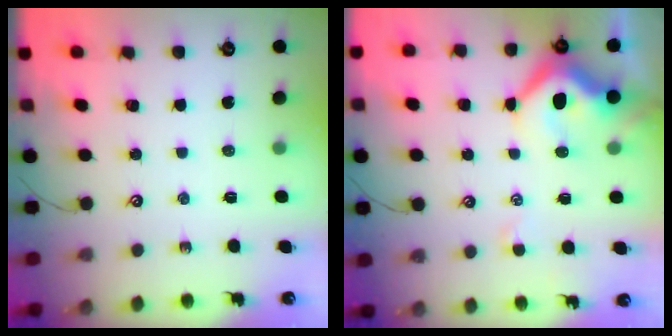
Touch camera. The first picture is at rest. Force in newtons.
{"total": 8.9, "press": 8.7, "slide": 1.5}